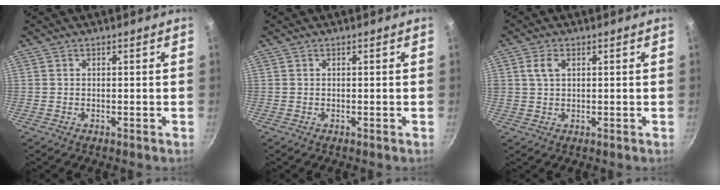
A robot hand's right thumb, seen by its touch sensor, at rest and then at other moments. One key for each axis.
{"total": 0.0}
{"total": 3.2, "fx": 1.1, "fy": 1.9, "fz": 2.3, "tx": -0.036, "ty": 0.003, "tz": 0.020}